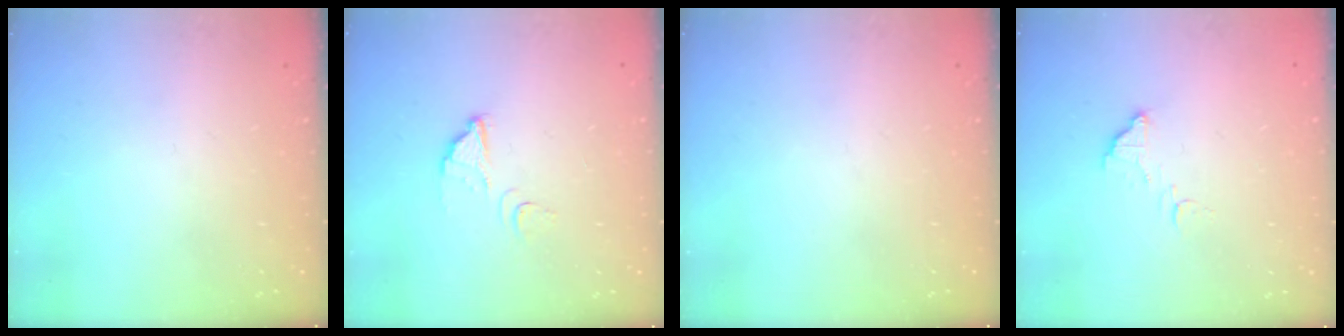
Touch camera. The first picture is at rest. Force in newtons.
{"total": 3.9, "press": 3.9, "slide": 0.3}
{"total": 0.0}
{"total": 5.3, "press": 5.3, "slide": 0.2}